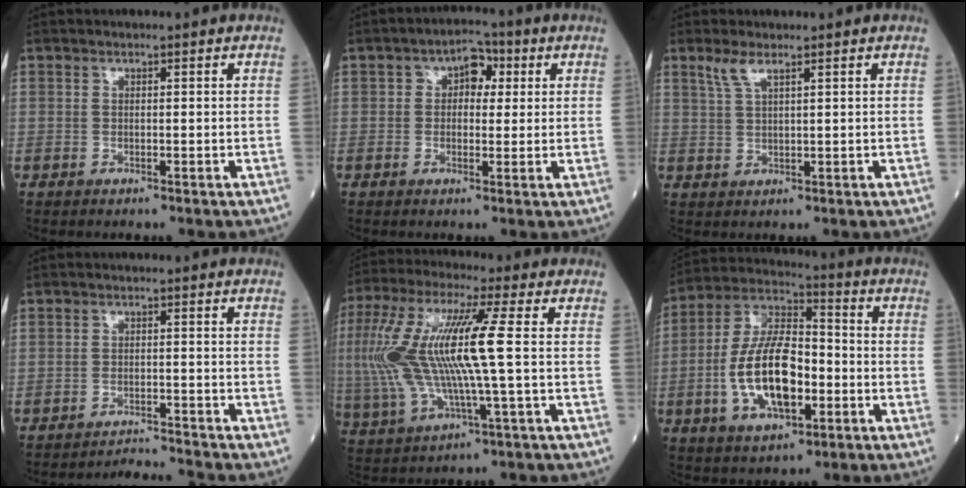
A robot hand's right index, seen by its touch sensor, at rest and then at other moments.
{"total": 4.7, "force": [1.2, 3.0, 3.4], "torque": [-0.046, 0.023, 0.015]}
{"total": 2.8, "force": [1.9, 0.3, 2.0], "torque": [-0.053, 0.007, 0.043]}
{"total": 4.1, "force": [-3.6, -1.8, -0.8], "torque": [0.010, -0.008, -0.058]}
{"total": 18.5, "force": [1.2, 2.6, 18.3], "torque": [-0.410, 0.015, 0.019]}
{"total": 15.4, "force": [-3.5, 6.5, 13.6], "torque": [-0.276, 0.010, -0.061]}